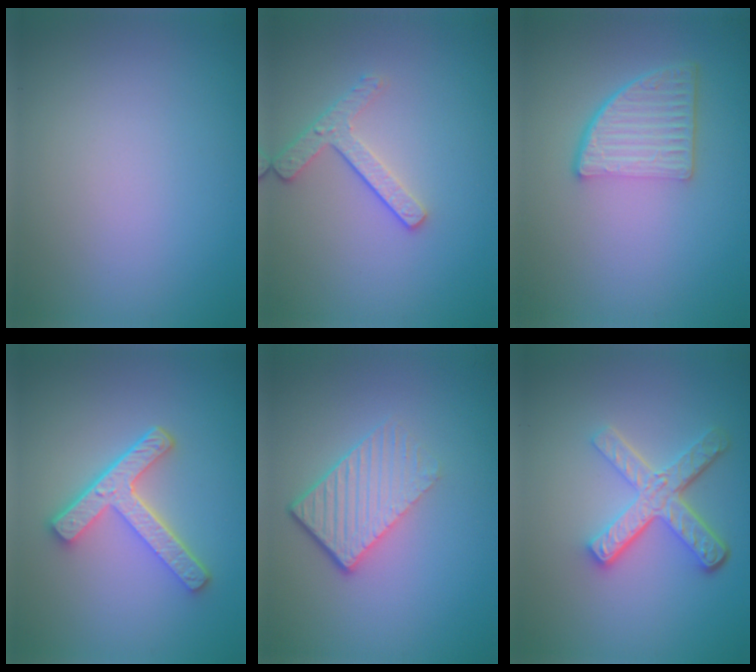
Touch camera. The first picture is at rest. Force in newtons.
{"total": 2.5, "press": 2.2, "slide": 1.1}
{"total": 4.8, "press": 3.4, "slide": 3.4}
{"total": 5.0, "press": 3.7, "slide": 3.3}
{"total": 4.5, "press": 2.8, "slide": 3.5}
{"total": 4.9, "press": 3.6, "slide": 3.3}